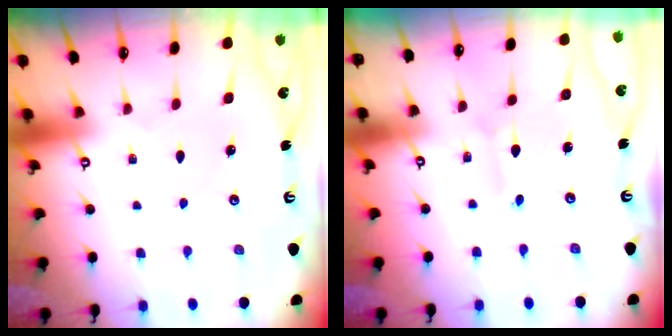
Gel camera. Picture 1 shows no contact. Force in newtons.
{"total": 2.2, "press": 2.2, "slide": 0.2}